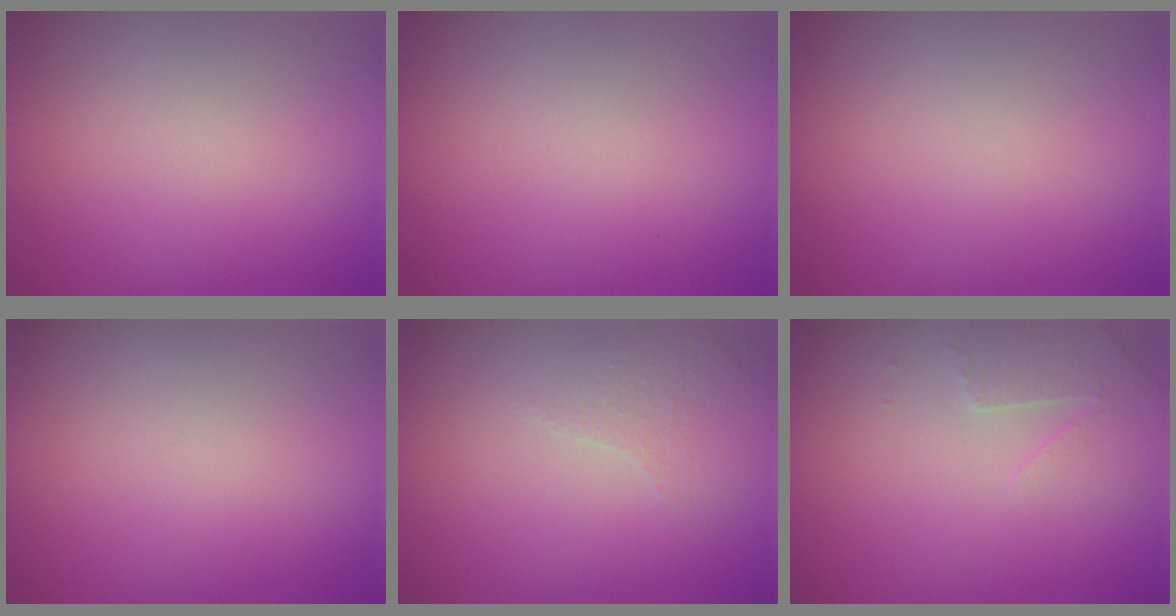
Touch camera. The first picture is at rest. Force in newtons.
{"total": 0.0}
{"total": 0.0}
{"total": 0.0}
{"total": 1.3, "press": 0.9, "slide": 0.9}
{"total": 2.3, "press": 2.2, "slide": 0.6}